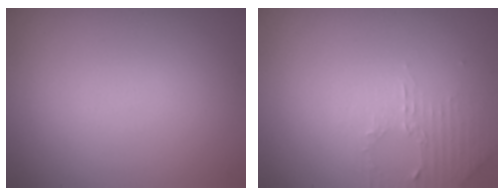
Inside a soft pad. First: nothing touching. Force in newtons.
{"total": 1.8, "press": 1.7, "slide": 0.5}